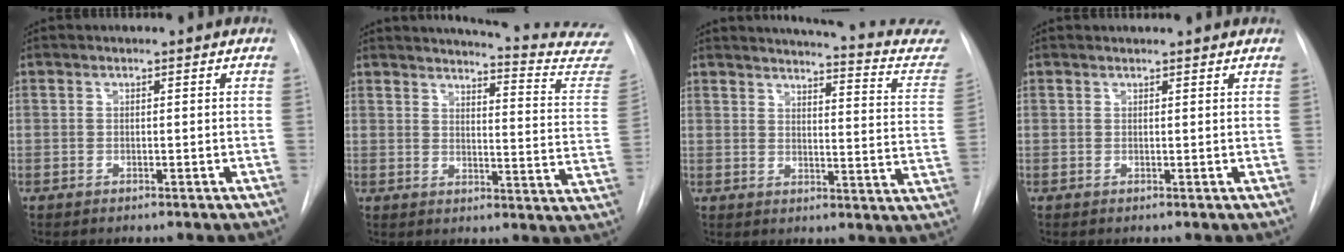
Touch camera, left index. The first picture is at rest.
{"total": 20.1, "force": [19.3, 1.5, 5.4], "torque": [-0.060, -0.112, 0.202]}
{"total": 19.4, "force": [18.1, 2.3, 6.8], "torque": [-0.075, -0.077, 0.188]}
{"total": 2.8, "force": [2.8, 0.4, 0.5], "torque": [-0.012, 0.020, 0.031]}